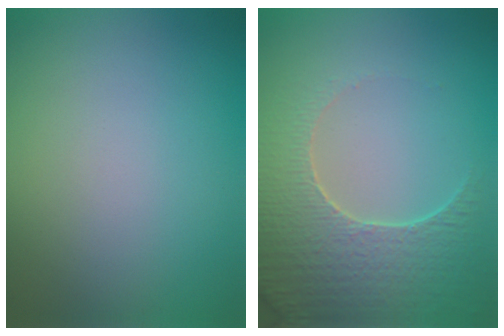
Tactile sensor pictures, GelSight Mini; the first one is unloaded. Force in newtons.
{"total": 5.2, "press": 4.7, "slide": 2.2}